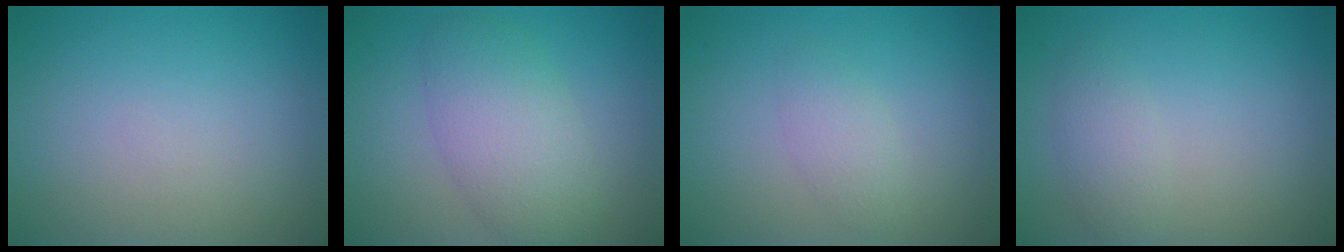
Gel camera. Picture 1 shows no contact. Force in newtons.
{"total": 5.1, "press": 5.1, "slide": 0.2}
{"total": 1.7, "press": 1.7, "slide": 0.1}
{"total": 1.9, "press": 1.9, "slide": 0.1}